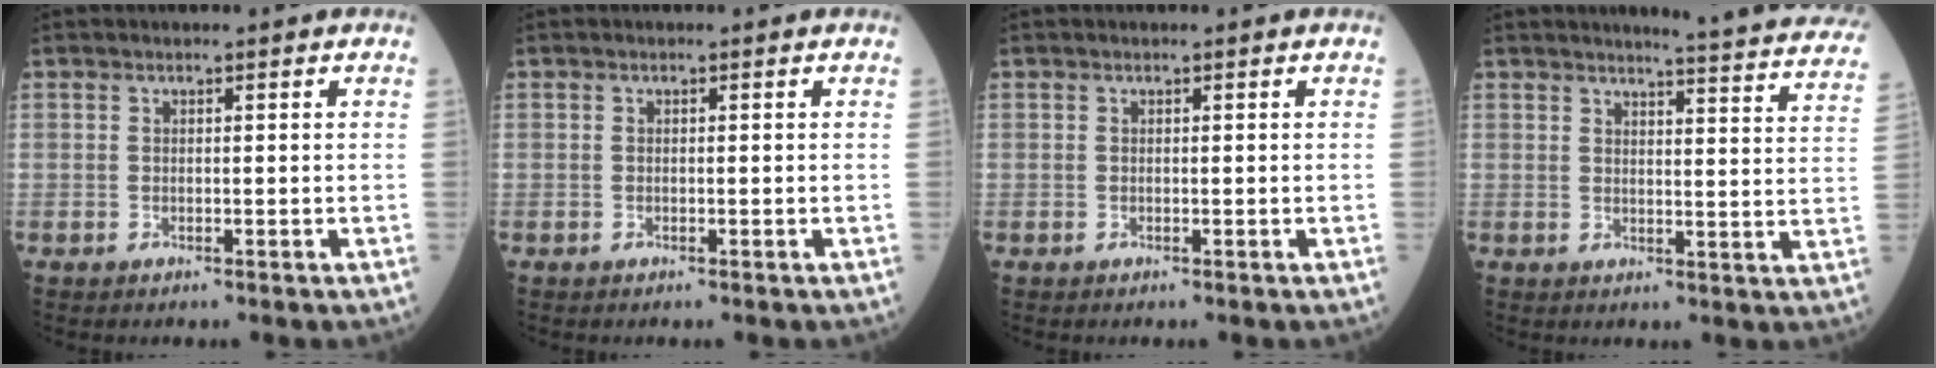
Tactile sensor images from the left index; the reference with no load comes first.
{"total": 0.0}
{"total": 0.0}
{"total": 17.8, "force": [17.2, -0.3, 4.8], "torque": [-0.056, -0.102, 0.175]}